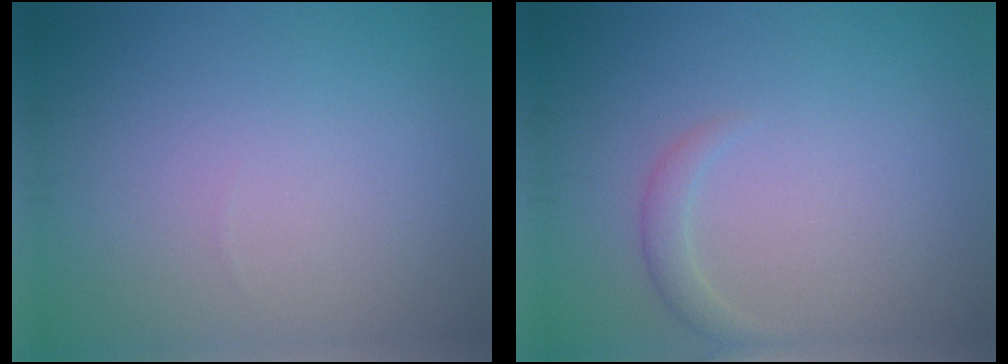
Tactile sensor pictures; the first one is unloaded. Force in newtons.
{"total": 1.3, "press": 1.3, "slide": 0.0}